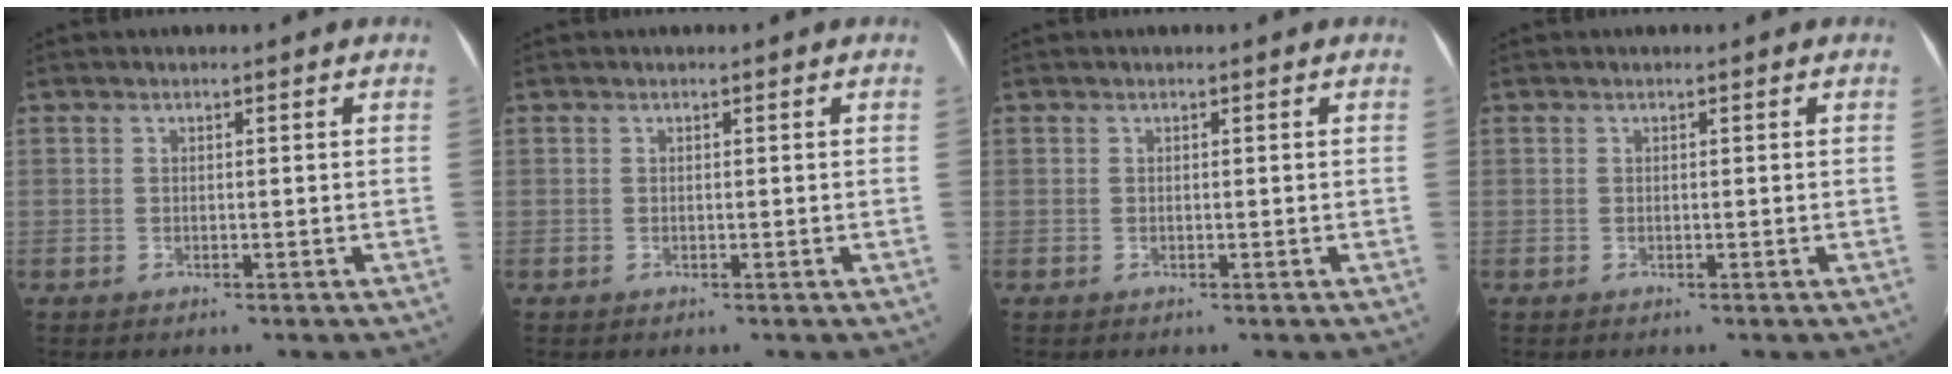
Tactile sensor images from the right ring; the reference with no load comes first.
{"total": 0.0}
{"total": 0.0}
{"total": 0.0}